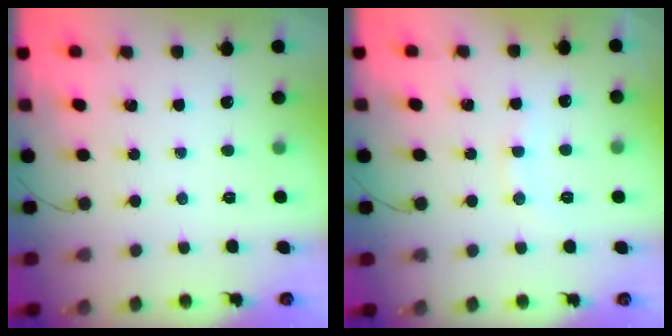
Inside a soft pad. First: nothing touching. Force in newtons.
{"total": 7.3, "press": 7.2, "slide": 1.2}